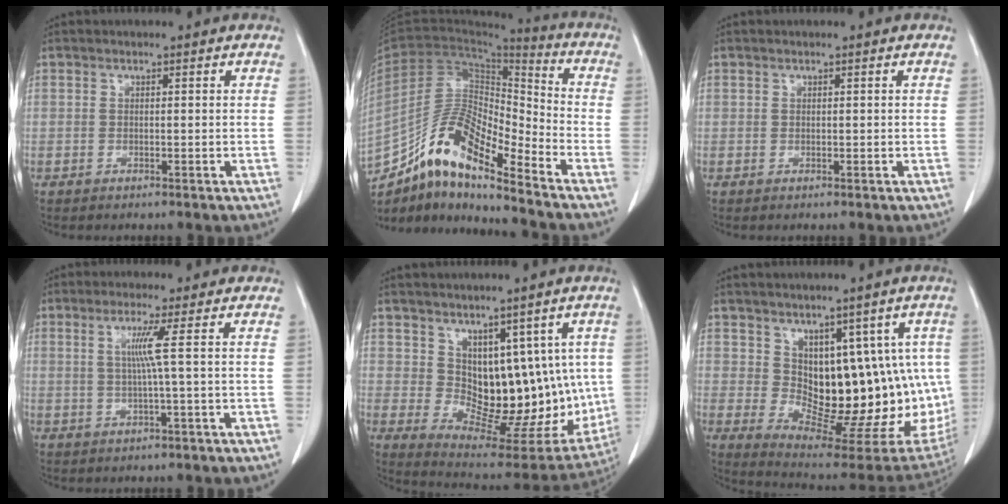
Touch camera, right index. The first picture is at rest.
{"total": 14.4, "force": [-11.0, 2.9, 8.9], "torque": [-0.164, 0.031, -0.196]}
{"total": 0.0}
{"total": 3.5, "force": [0.5, -1.3, 3.2], "torque": [-0.065, -0.001, 0.012]}
{"total": 14.7, "force": [2.5, 8.6, 11.7], "torque": [-0.139, 0.000, 0.066]}
{"total": 16.4, "force": [2.0, 8.7, 13.7], "torque": [-0.165, -0.001, 0.054]}